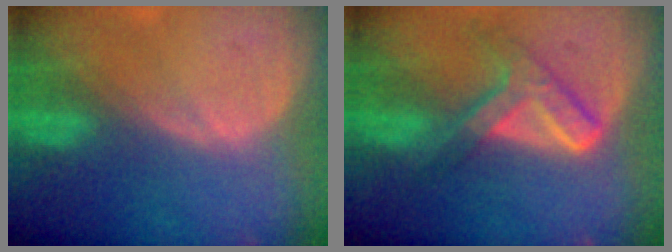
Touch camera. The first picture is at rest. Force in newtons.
{"total": 7.2, "press": 6.0, "slide": 4.0}